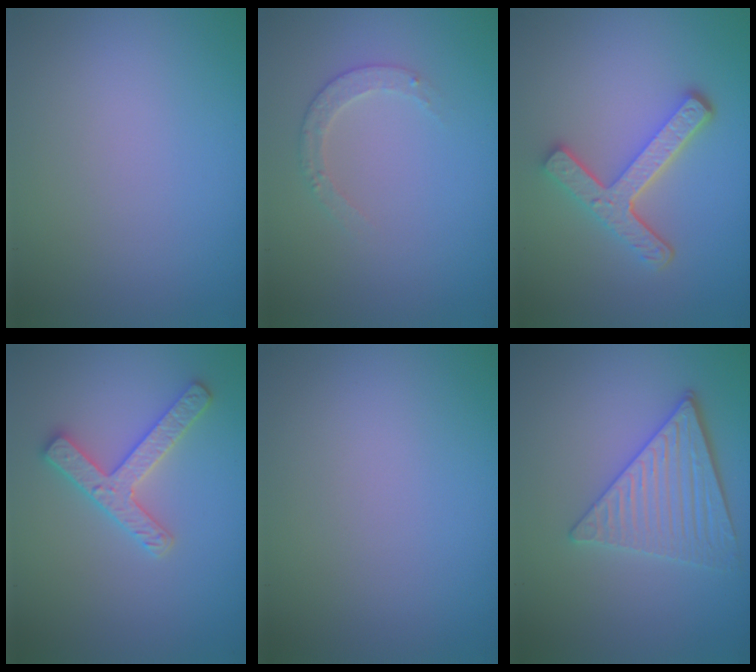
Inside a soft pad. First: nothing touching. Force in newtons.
{"total": 1.8, "press": 1.8, "slide": 0.4}
{"total": 4.7, "press": 3.5, "slide": 3.2}
{"total": 2.9, "press": 2.9, "slide": 0.5}
{"total": 0.0}
{"total": 4.5, "press": 3.7, "slide": 2.5}